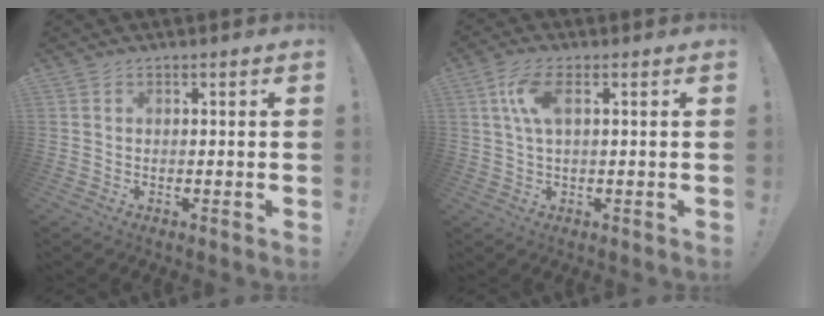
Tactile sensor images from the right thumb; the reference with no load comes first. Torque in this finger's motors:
{"motor_torque": [-0.05, 0.52, 0.95, -0.27, 0.33]}